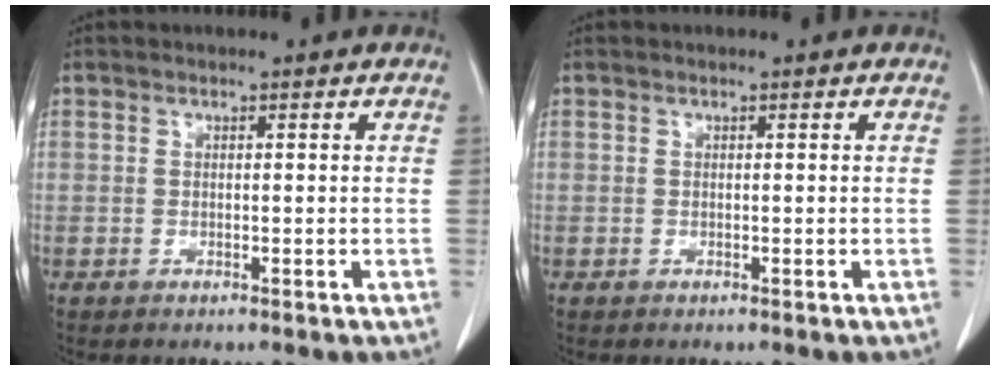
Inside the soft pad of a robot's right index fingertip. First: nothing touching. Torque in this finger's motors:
{"motor_torque": [0.00, 0.00, 0.00, 0.00]}